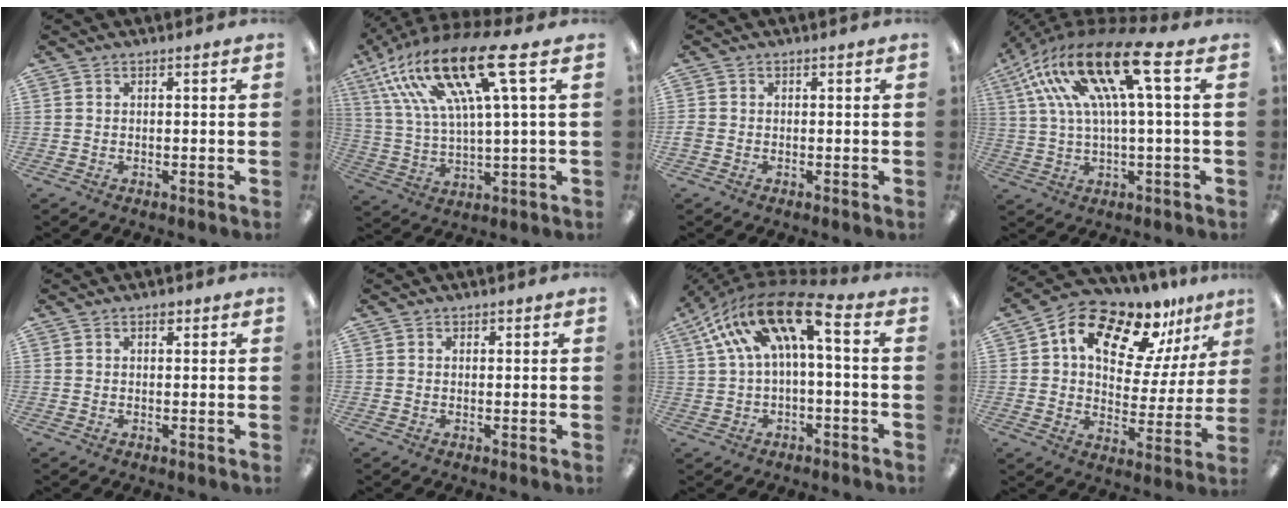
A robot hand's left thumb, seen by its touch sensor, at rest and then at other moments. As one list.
[{"total": 22.3, "force": [11.7, 6.0, 18.0], "torque": [-0.371, -0.049, 0.187]}, {"total": 1.1, "force": [-0.6, 0.9, 0.1], "torque": [0.001, 0.002, -0.010]}, {"total": 22.1, "force": [8.5, 7.3, 19.1], "torque": [-0.379, -0.029, 0.132]}, {"total": 1.2, "force": [0.8, 0.8, 0.4], "torque": [-0.002, -0.002, 0.012]}, {"total": 0.7, "force": [0.3, 0.5, -0.4], "torque": [0.008, 0.003, 0.006]}, {"total": 17.8, "force": [5.8, 7.4, 15.1], "torque": [-0.286, -0.016, 0.095]}, {"total": 16.9, "force": [11.7, 8.1, 9.0], "torque": [-0.167, -0.069, 0.204]}]